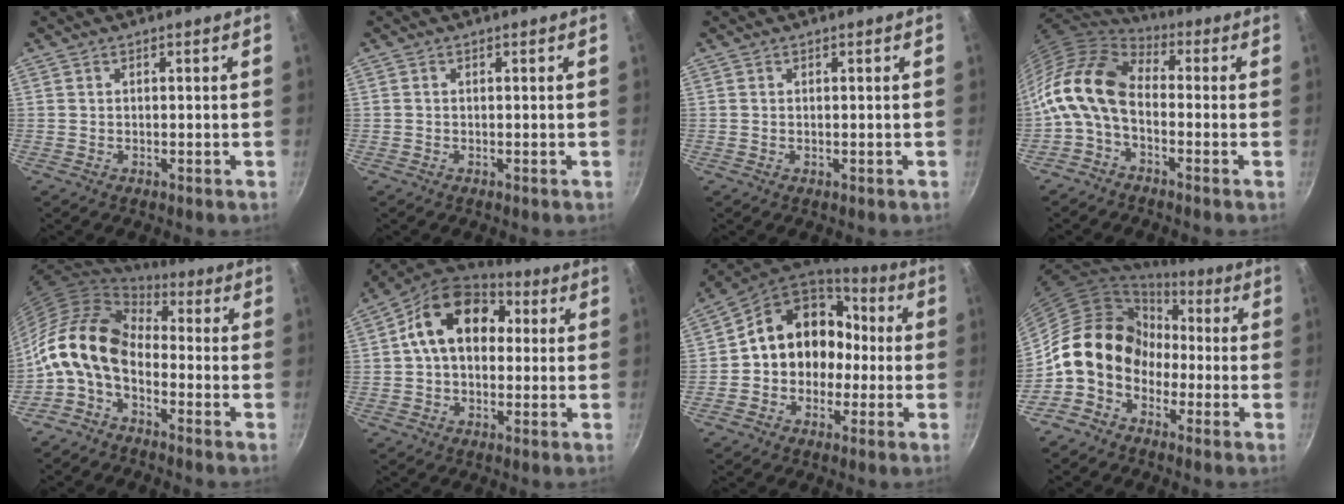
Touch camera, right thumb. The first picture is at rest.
{"total": 0.0}
{"total": 0.0}
{"total": 14.0, "force": [-1.7, 8.7, 10.9], "torque": [-0.205, 0.031, -0.054]}
{"total": 13.4, "force": [-1.8, 8.7, 10.0], "torque": [-0.174, 0.032, -0.054]}
{"total": 15.9, "force": [2.8, 11.3, 10.8], "torque": [-0.144, 0.029, 0.025]}
{"total": 14.8, "force": [-0.4, 12.7, 7.7], "torque": [-0.072, 0.052, -0.016]}
{"total": 13.1, "force": [-1.6, 10.9, 7.0], "torque": [-0.071, 0.046, -0.039]}